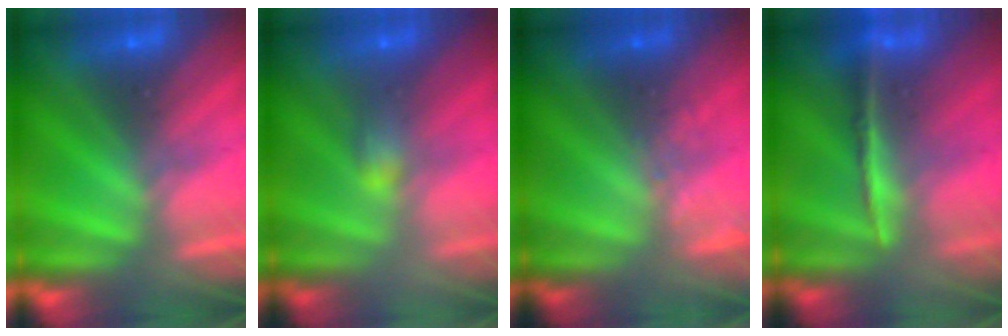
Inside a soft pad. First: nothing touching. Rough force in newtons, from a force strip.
{"total": 2.2}
{"total": 1.5}
{"total": 2.0}